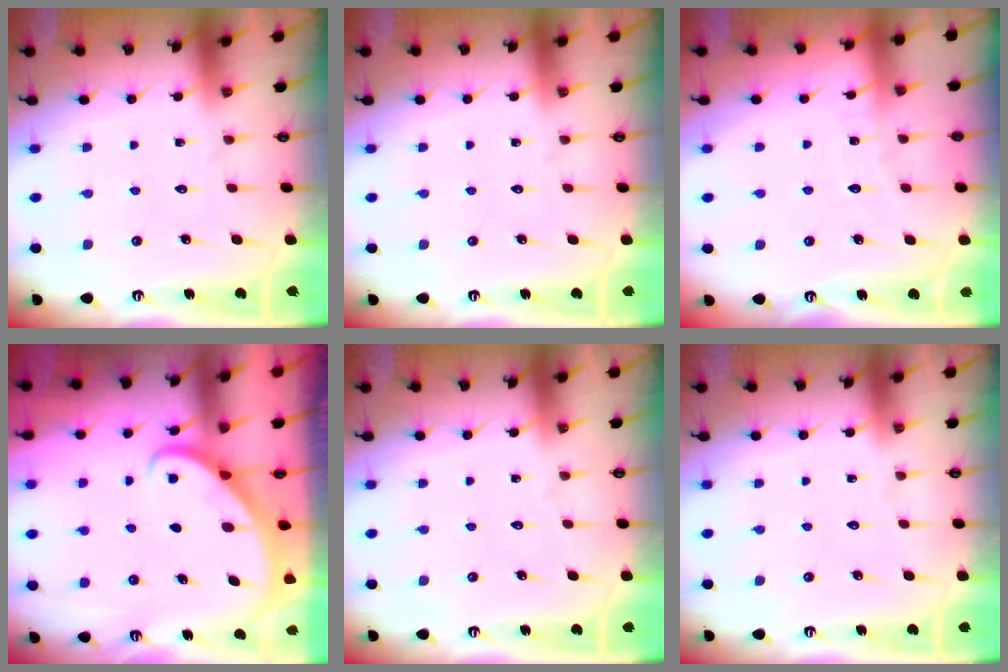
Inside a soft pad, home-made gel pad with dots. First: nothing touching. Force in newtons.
{"total": 0.0}
{"total": 3.3, "press": 3.3, "slide": 0.2}
{"total": 2.6, "press": 2.6, "slide": 0.2}
{"total": 0.0}
{"total": 0.0}